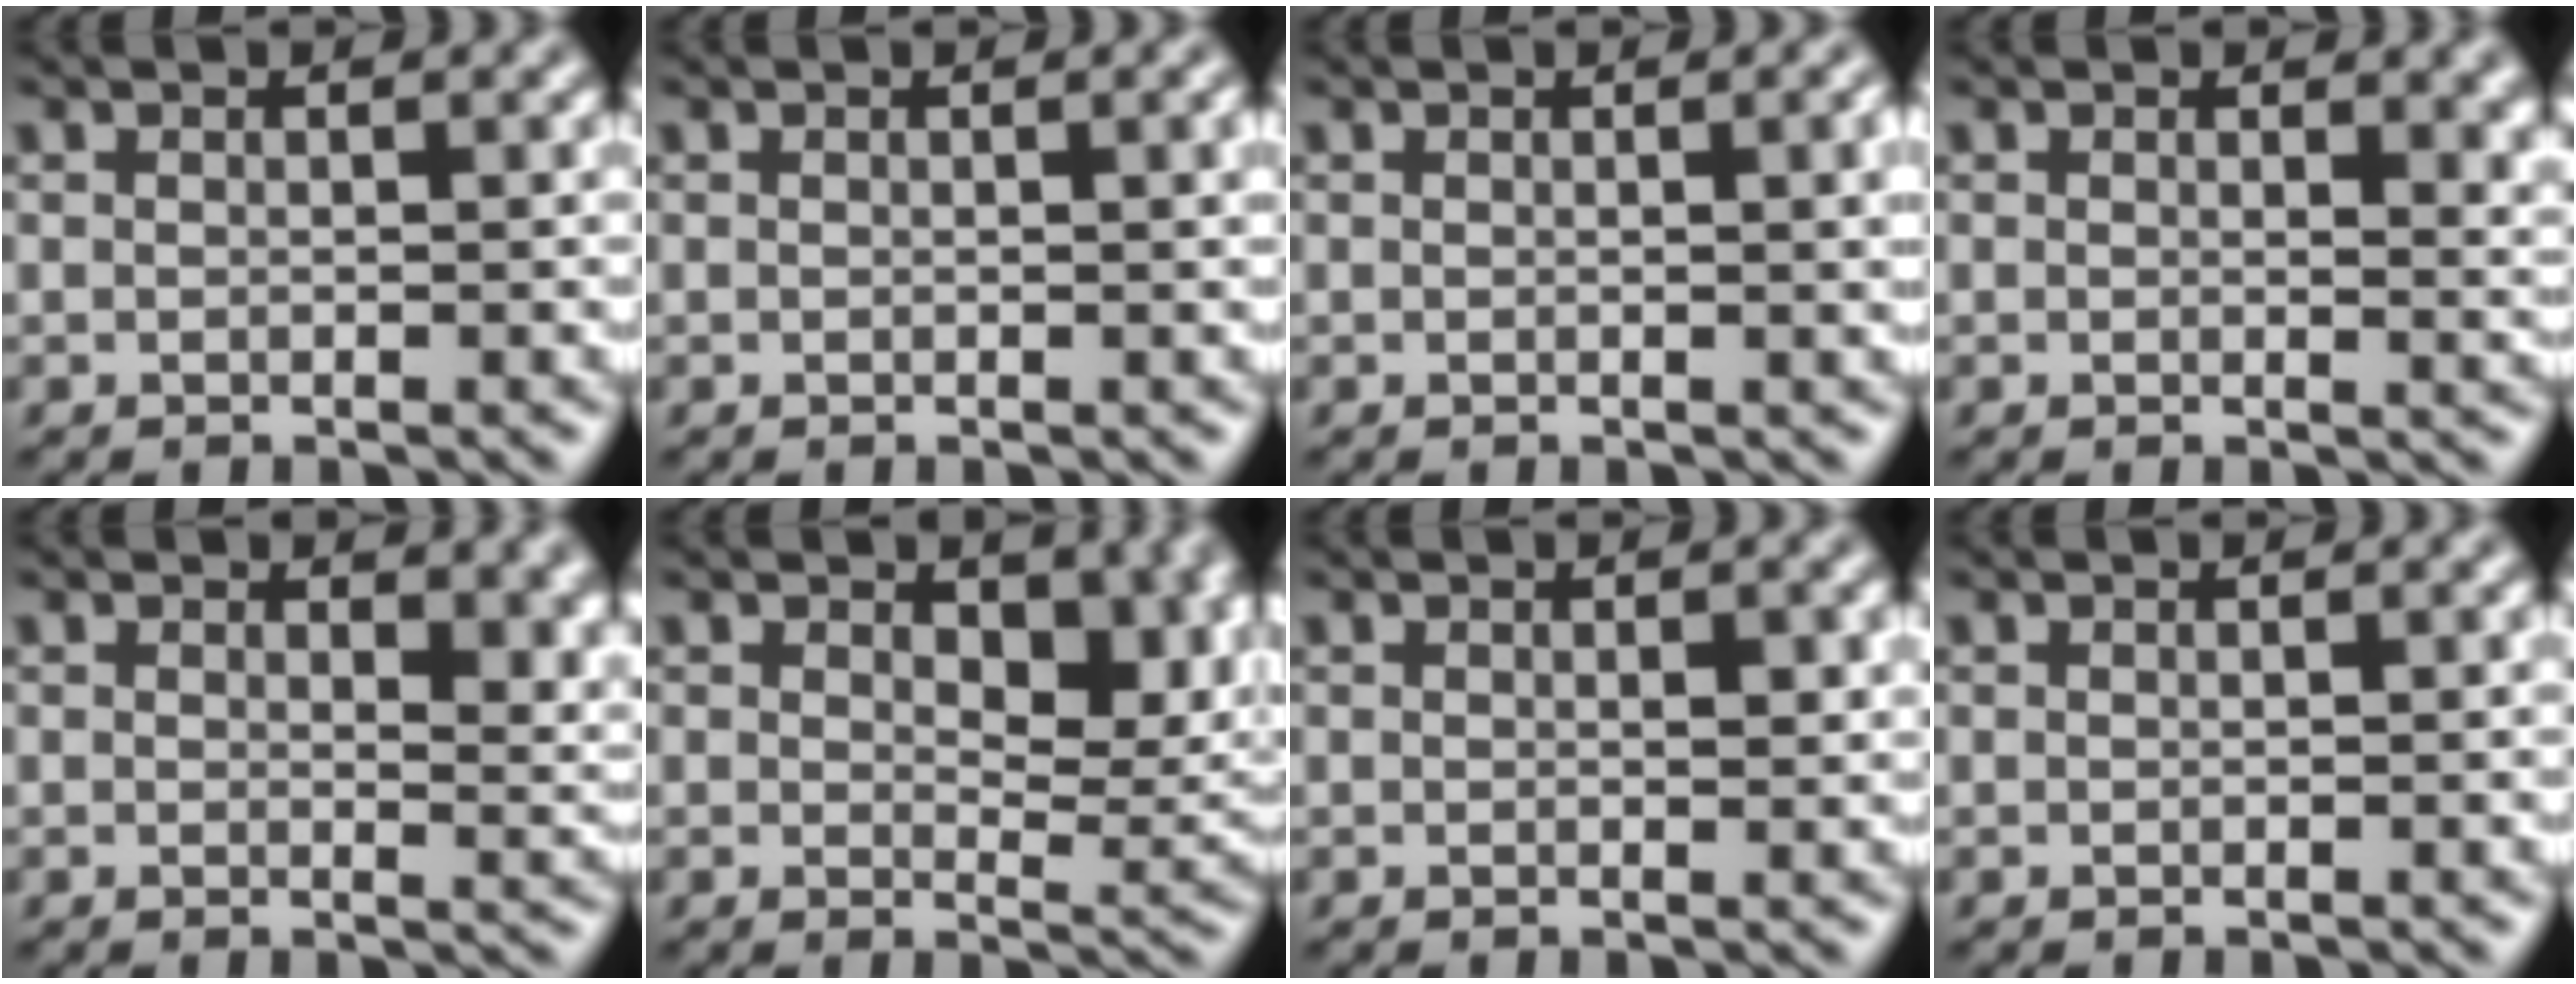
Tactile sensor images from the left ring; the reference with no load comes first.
{"total": 1.0, "force": [0.3, 0.2, 0.9], "torque": [-0.012, 0.002, 0.003]}
{"total": 2.4, "force": [0.4, 0.7, 2.2], "torque": [-0.022, 0.004, 0.002]}
{"total": 2.9, "force": [1.1, 1.5, 2.2], "torque": [-0.022, -0.006, 0.015]}
{"total": 4.0, "force": [1.7, 2.1, 3.0], "torque": [-0.029, -0.010, 0.026]}
{"total": 7.1, "force": [2.1, 4.1, 5.4], "torque": [-0.075, -0.011, 0.034]}
{"total": 0.9, "force": [0.2, 0.4, 0.8], "torque": [-0.009, -0.002, 0.003]}
{"total": 0.0}